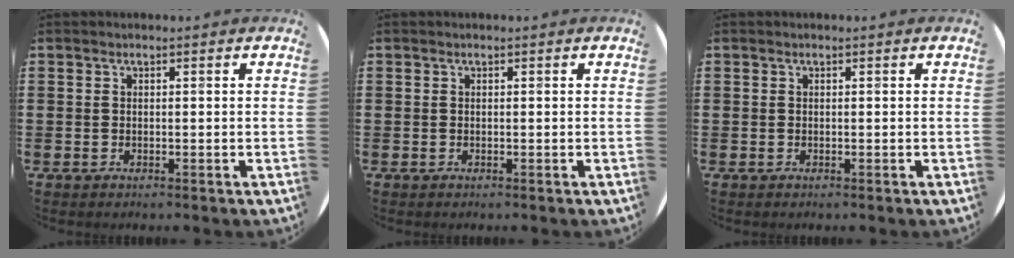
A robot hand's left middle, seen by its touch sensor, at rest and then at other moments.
{"total": 0.0}
{"total": 0.0}